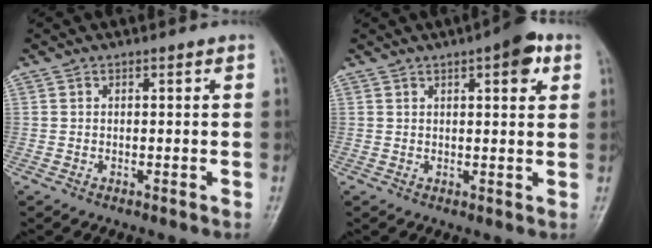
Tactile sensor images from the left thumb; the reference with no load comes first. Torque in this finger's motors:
{"motor_torque": [0.75, 0.65, 0.43, -0.52, 0.00]}